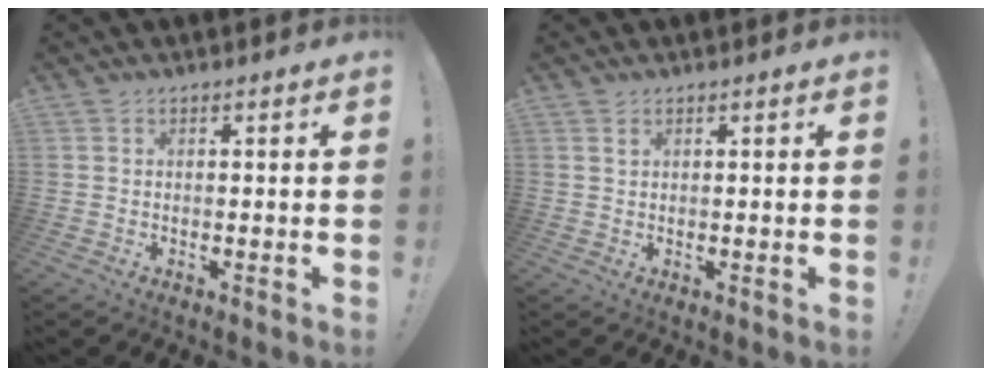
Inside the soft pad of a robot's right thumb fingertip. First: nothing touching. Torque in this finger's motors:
{"motor_torque": [0.13, -0.02, 0.00, 0.05, 0.00]}